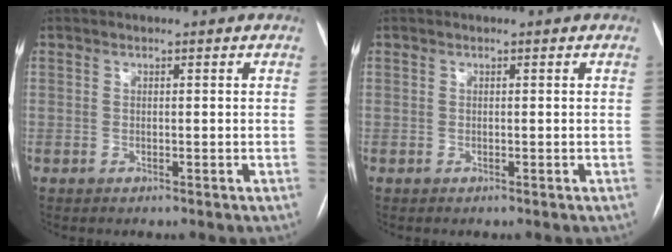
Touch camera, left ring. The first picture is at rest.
{"total": 0.0}